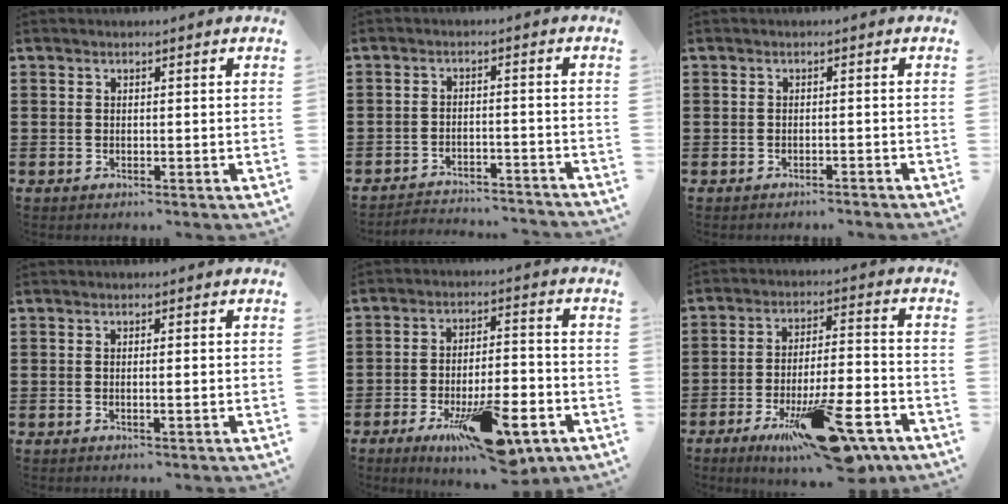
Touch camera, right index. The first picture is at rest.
{"total": 3.2, "force": [-3.2, 0.1, 0.3], "torque": [-0.012, 0.000, -0.068]}
{"total": 1.1, "force": [-1.1, 0.2, -0.2], "torque": [-0.001, 0.005, -0.026]}
{"total": 1.0, "force": [-0.2, -0.1, 1.0], "torque": [-0.017, -0.005, -0.003]}
{"total": 14.1, "force": [-7.2, 4.3, 11.3], "torque": [-0.188, 0.013, -0.118]}
{"total": 19.1, "force": [-10.6, 4.8, 15.2], "torque": [-0.223, 0.037, -0.158]}